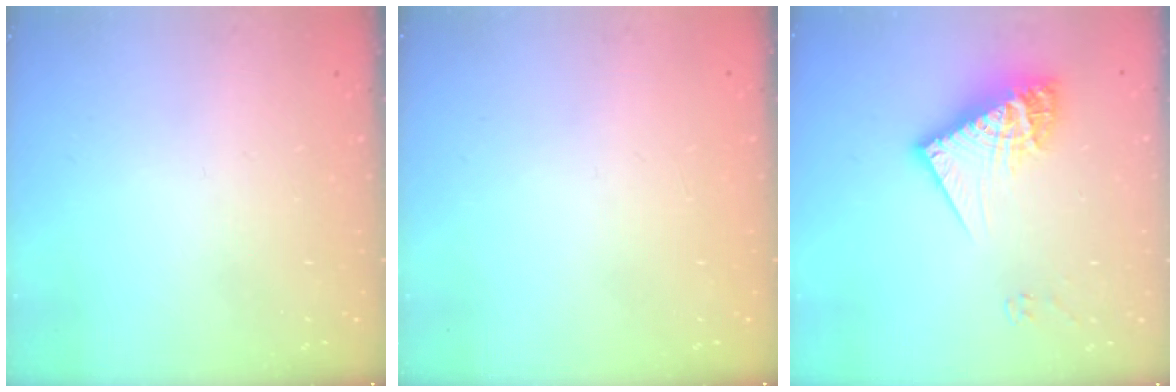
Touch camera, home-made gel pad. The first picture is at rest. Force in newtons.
{"total": 0.0}
{"total": 15.5, "press": 15.5, "slide": 1.4}